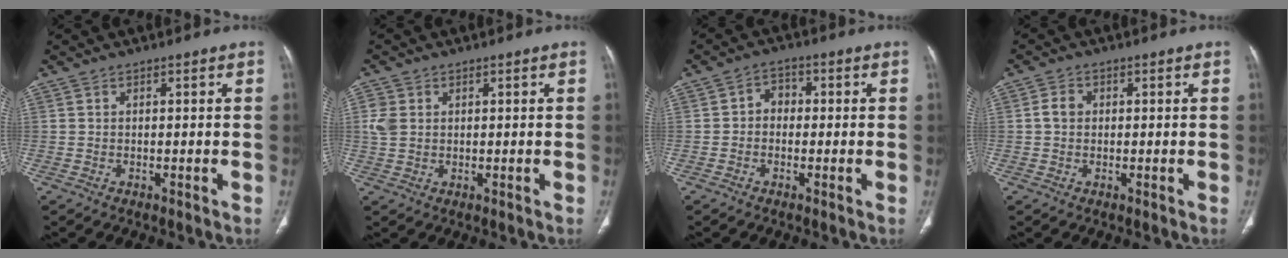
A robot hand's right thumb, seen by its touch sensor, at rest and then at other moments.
{"total": 3.5, "force": [0.7, 2.8, 2.0], "torque": [-0.040, 0.003, 0.017]}
{"total": 3.5, "force": [-0.3, 3.0, 1.9], "torque": [-0.009, 0.017, -0.016]}
{"total": 2.5, "force": [0.2, 2.1, 1.4], "torque": [-0.022, 0.006, 0.000]}